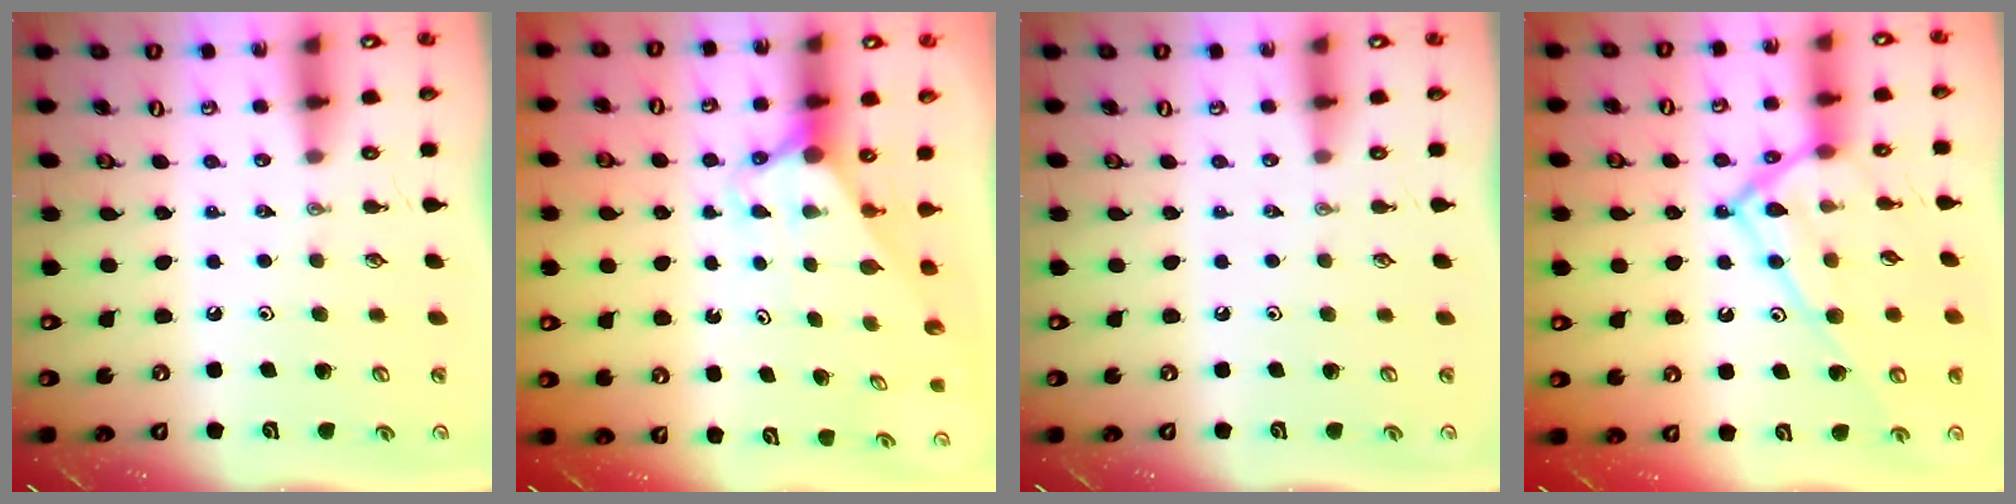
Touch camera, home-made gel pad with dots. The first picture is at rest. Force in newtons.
{"total": 2.8, "press": 2.8, "slide": 0.0}
{"total": 0.0}
{"total": 16.8, "press": 16.8, "slide": 0.9}